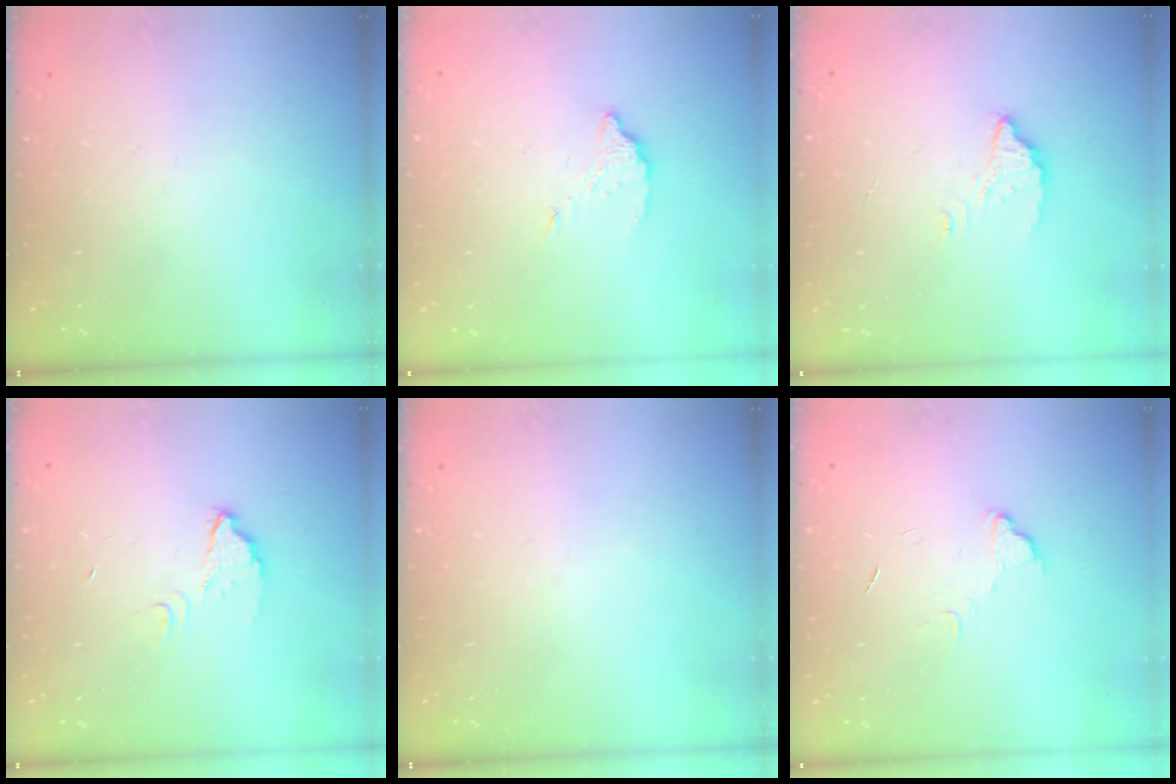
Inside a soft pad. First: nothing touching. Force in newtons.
{"total": 2.9, "press": 2.9, "slide": 0.0}
{"total": 2.6, "press": 2.6, "slide": 0.2}
{"total": 3.4, "press": 3.3, "slide": 0.3}
{"total": 0.0}
{"total": 4.3, "press": 4.3, "slide": 0.3}